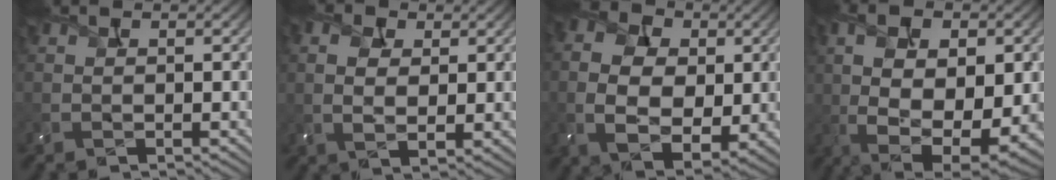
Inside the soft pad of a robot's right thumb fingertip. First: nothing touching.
{"total": 4.7, "force": [1.4, 2.6, 3.6], "torque": [-0.081, -0.001, 0.023]}
{"total": 10.6, "force": [0.6, 7.5, 7.5], "torque": [-0.186, -0.002, 0.018]}
{"total": 14.4, "force": [-1.1, 7.4, 12.3], "torque": [-0.208, -0.014, -0.003]}